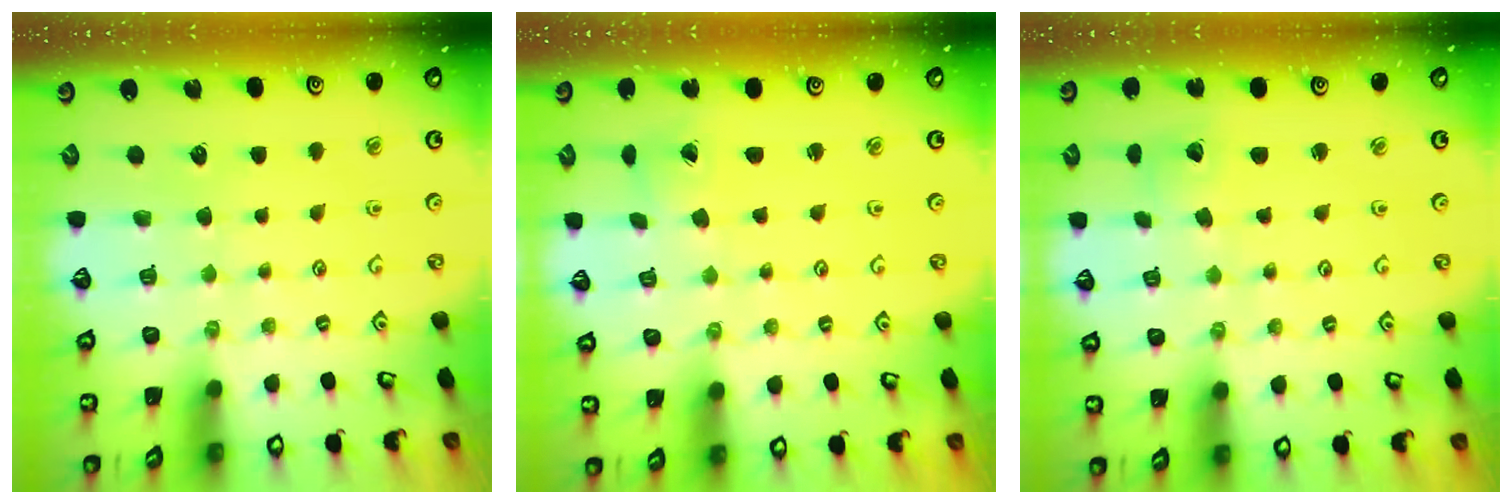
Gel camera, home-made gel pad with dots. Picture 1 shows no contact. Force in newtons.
{"total": 1.6, "press": 1.6, "slide": 0.3}
{"total": 1.8, "press": 1.7, "slide": 0.3}